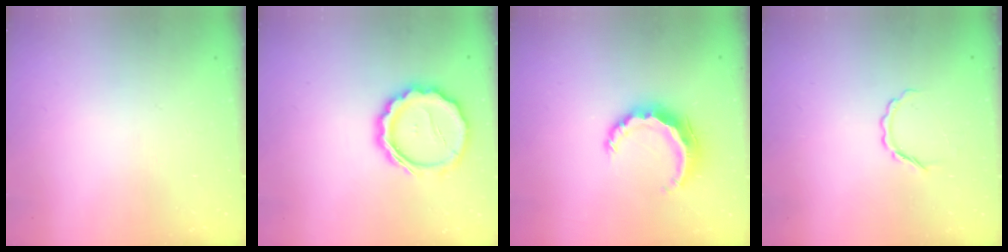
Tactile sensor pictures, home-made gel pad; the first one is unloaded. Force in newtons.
{"total": 14.6, "press": 14.3, "slide": 2.8}
{"total": 7.4, "press": 7.4, "slide": 0.6}
{"total": 4.6, "press": 4.5, "slide": 0.7}